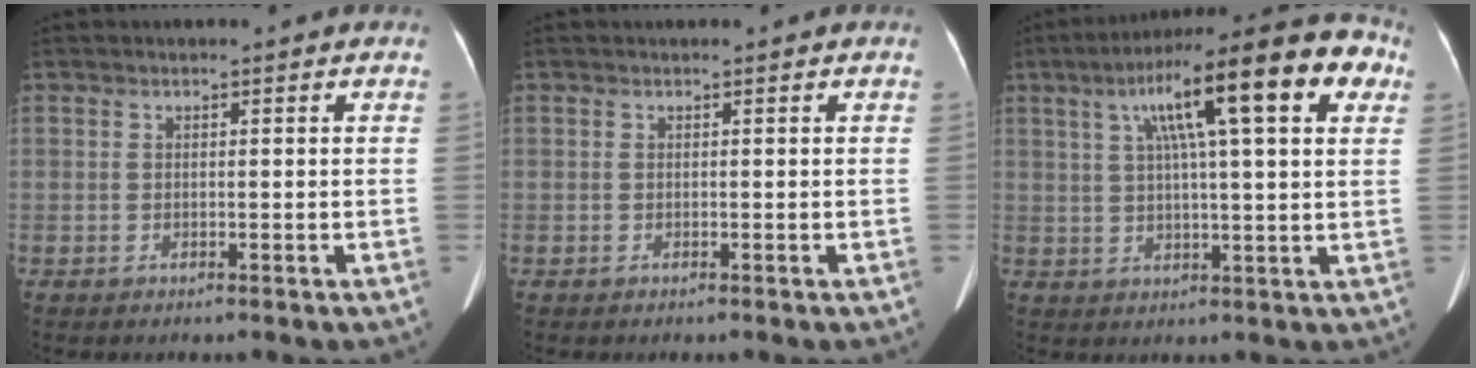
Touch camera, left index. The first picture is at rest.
{"total": 0.0}
{"total": 18.1, "force": [7.3, 2.4, 16.3], "torque": [-0.249, 0.052, 0.105]}